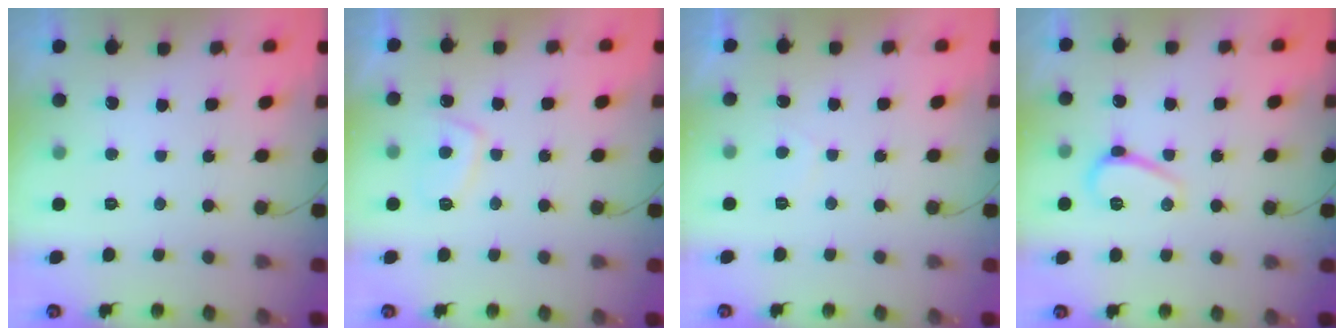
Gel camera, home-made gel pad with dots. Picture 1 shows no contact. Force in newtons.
{"total": 6.3, "press": 6.2, "slide": 1.1}
{"total": 0.9, "press": 0.7, "slide": 0.6}
{"total": 5.0, "press": 4.9, "slide": 0.7}